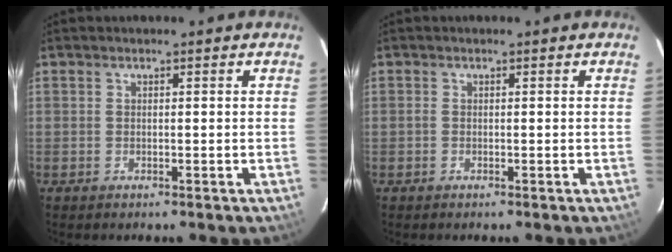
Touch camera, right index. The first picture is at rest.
{"total": 0.0}